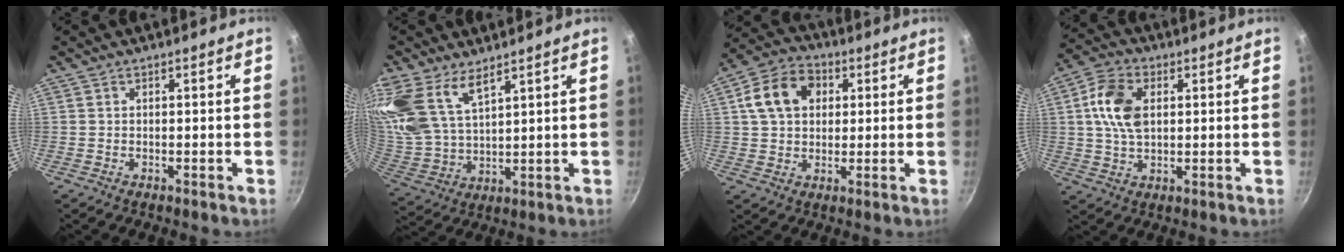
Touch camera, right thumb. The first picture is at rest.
{"total": 18.0, "force": [9.9, 9.3, 11.8], "torque": [-0.279, -0.014, 0.210]}
{"total": 11.6, "force": [2.9, 8.7, 7.1], "torque": [-0.108, 0.011, 0.042]}
{"total": 10.6, "force": [2.1, 6.6, 8.1], "torque": [-0.153, 0.006, 0.037]}